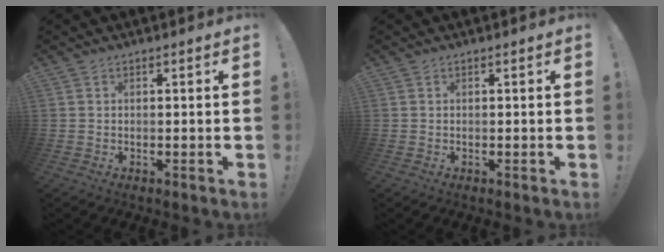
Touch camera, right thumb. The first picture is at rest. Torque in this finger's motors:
{"motor_torque": [0.00, 0.00, 0.00, 0.00, 0.00]}